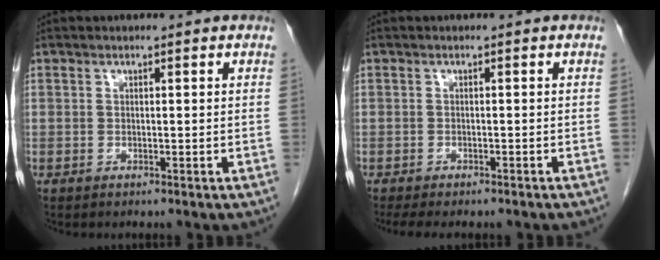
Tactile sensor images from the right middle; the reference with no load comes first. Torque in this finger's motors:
{"motor_torque": [0.98, -0.56, 0.07, 0.07]}